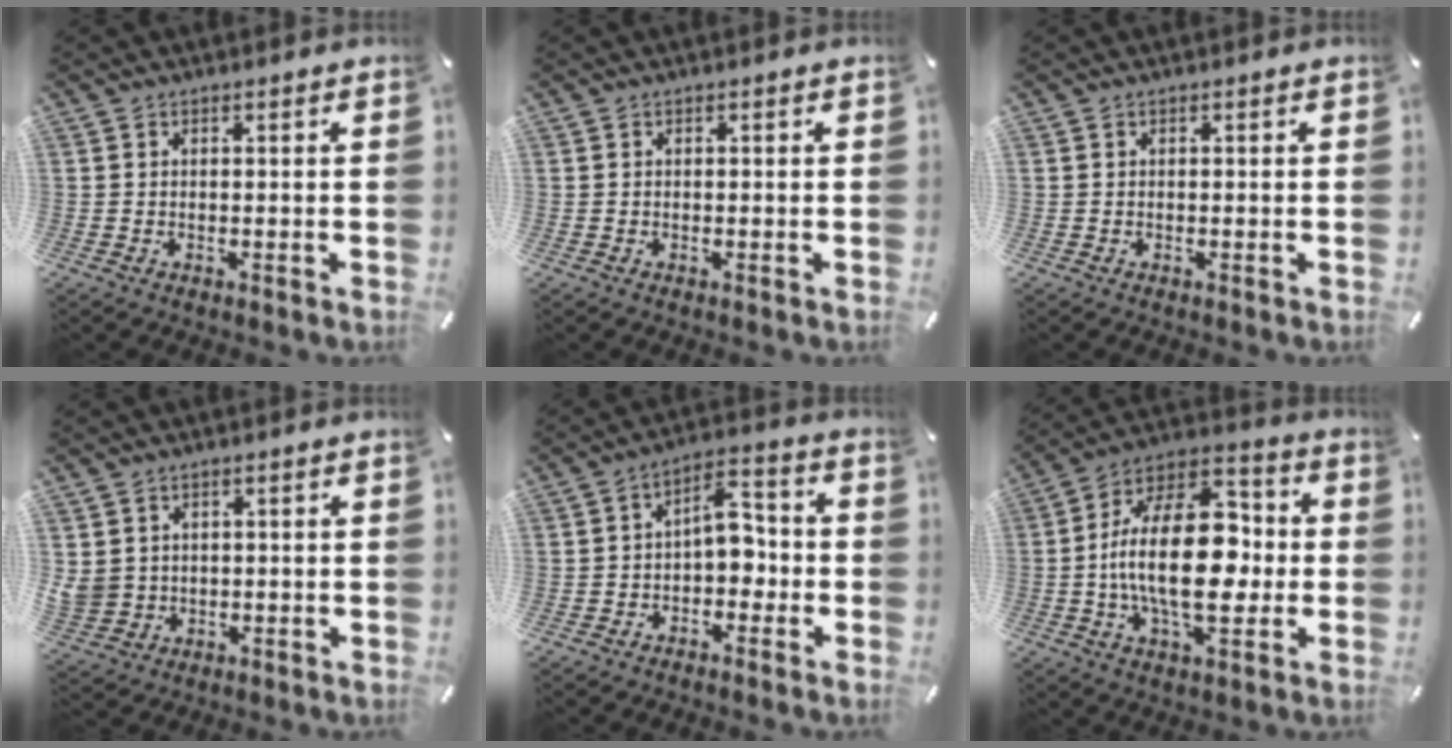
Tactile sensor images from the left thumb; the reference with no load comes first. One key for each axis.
{"total": 0.0}
{"total": 0.0}
{"total": 4.8, "fx": 1.0, "fy": 4.6, "fz": 0.8, "tx": -0.031, "ty": -0.001, "tz": 0.019}
{"total": 7.8, "fx": -1.2, "fy": 5.1, "fz": 5.8, "tx": -0.080, "ty": 0.013, "tz": -0.025}
{"total": 22.7, "fx": -2.2, "fy": 12.4, "fz": 18.8, "tx": -0.343, "ty": -0.006, "tz": -0.043}